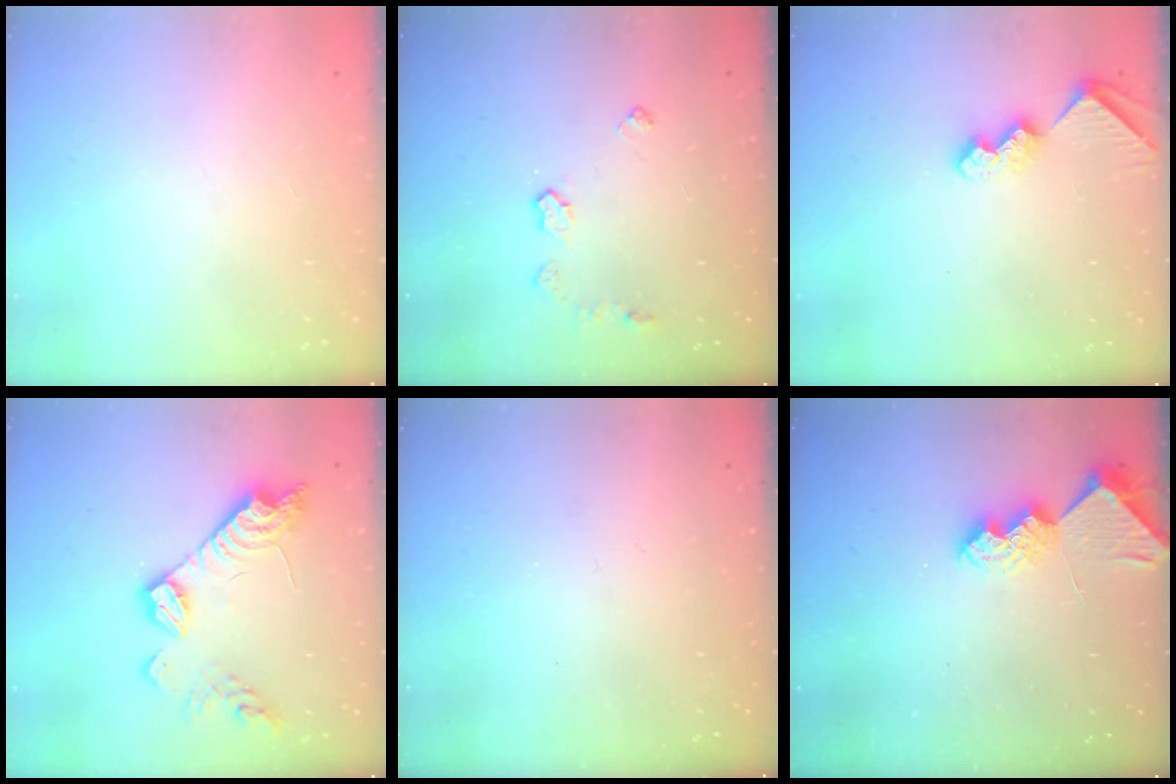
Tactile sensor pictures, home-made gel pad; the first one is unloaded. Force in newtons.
{"total": 4.9, "press": 4.9, "slide": 0.0}
{"total": 8.7, "press": 8.7, "slide": 0.7}
{"total": 14.6, "press": 14.5, "slide": 0.6}
{"total": 0.0}
{"total": 6.9, "press": 6.8, "slide": 0.6}